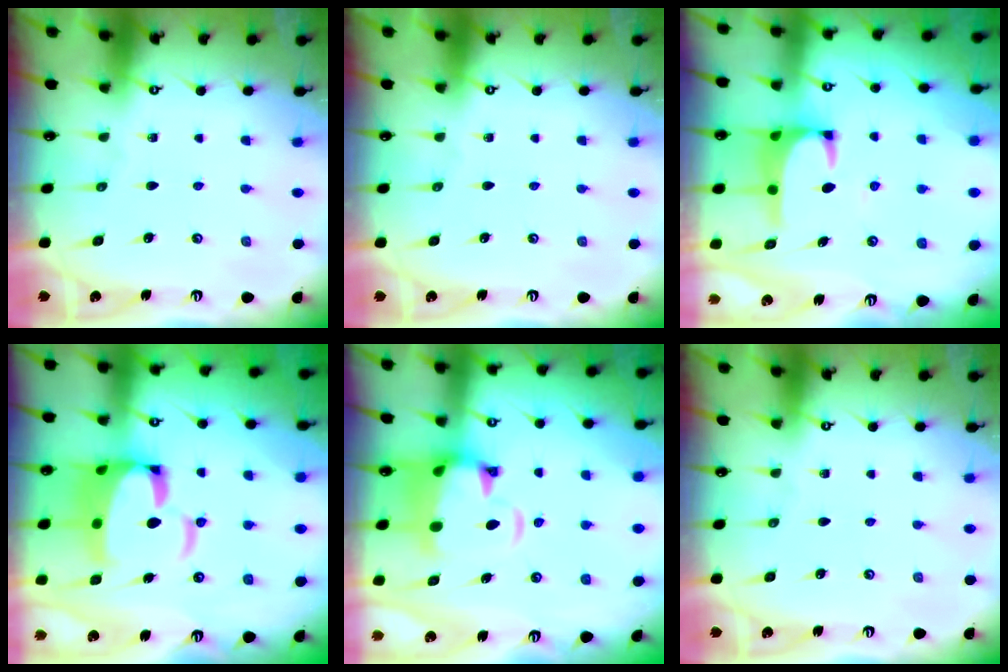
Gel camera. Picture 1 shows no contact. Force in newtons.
{"total": 0.0}
{"total": 2.7, "press": 2.5, "slide": 0.8}
{"total": 11.2, "press": 11.1, "slide": 1.7}
{"total": 4.7, "press": 4.4, "slide": 1.4}
{"total": 0.0}